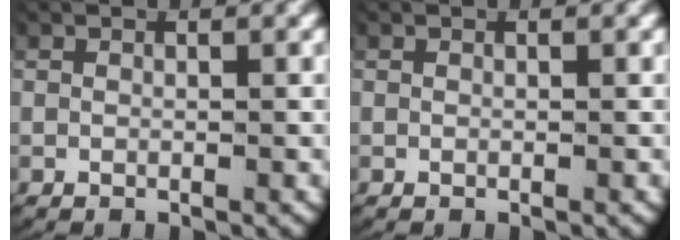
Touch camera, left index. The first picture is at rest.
{"total": 0.0}